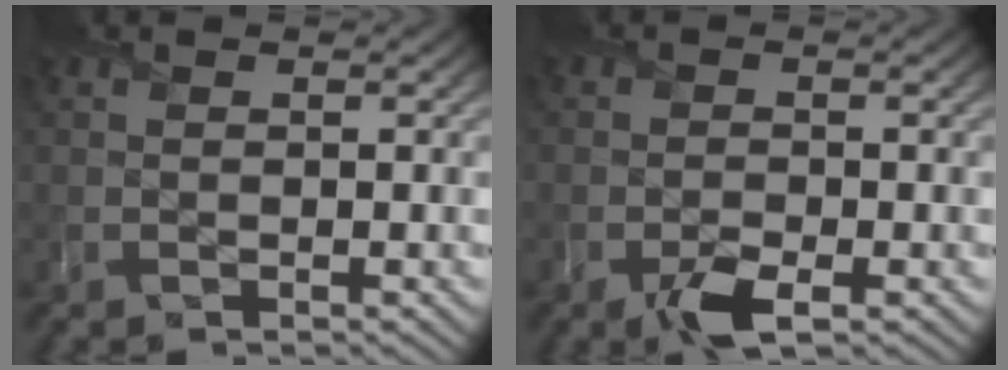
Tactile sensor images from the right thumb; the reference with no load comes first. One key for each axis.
{"total": 3.1, "fx": -1.6, "fy": 1.5, "fz": 2.1, "tx": -0.040, "ty": -0.009, "tz": -0.033}